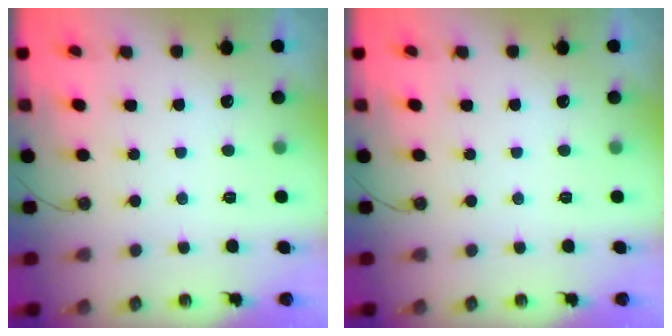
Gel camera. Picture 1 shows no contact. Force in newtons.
{"total": 0.0}